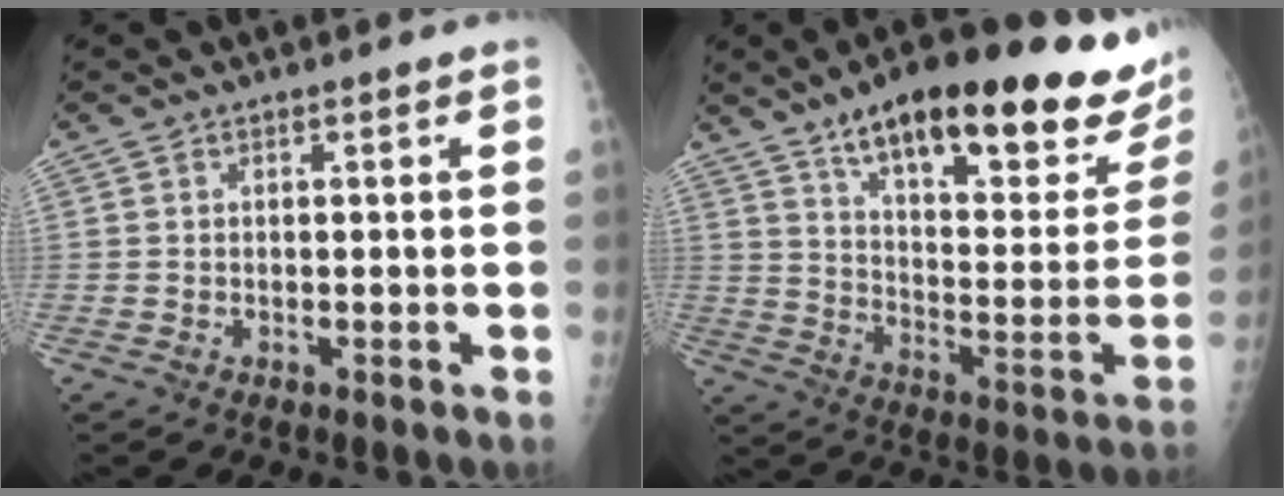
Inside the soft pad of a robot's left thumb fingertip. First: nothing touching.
{"total": 31.2, "force": [20.4, 8.8, 21.9], "torque": [-0.273, -0.063, 0.292]}